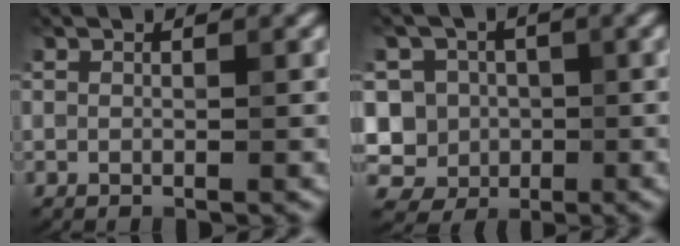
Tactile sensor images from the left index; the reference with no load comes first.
{"total": 8.0, "force": [-0.6, 7.6, 2.4], "torque": [-0.043, 0.027, -0.046]}